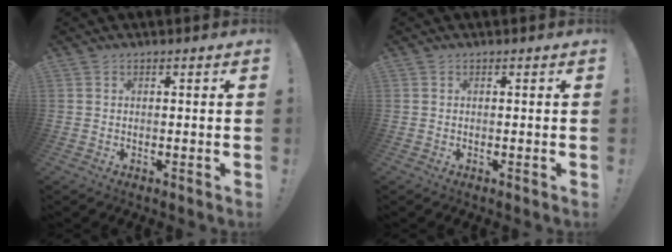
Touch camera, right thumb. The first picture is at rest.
{"total": 0.0}